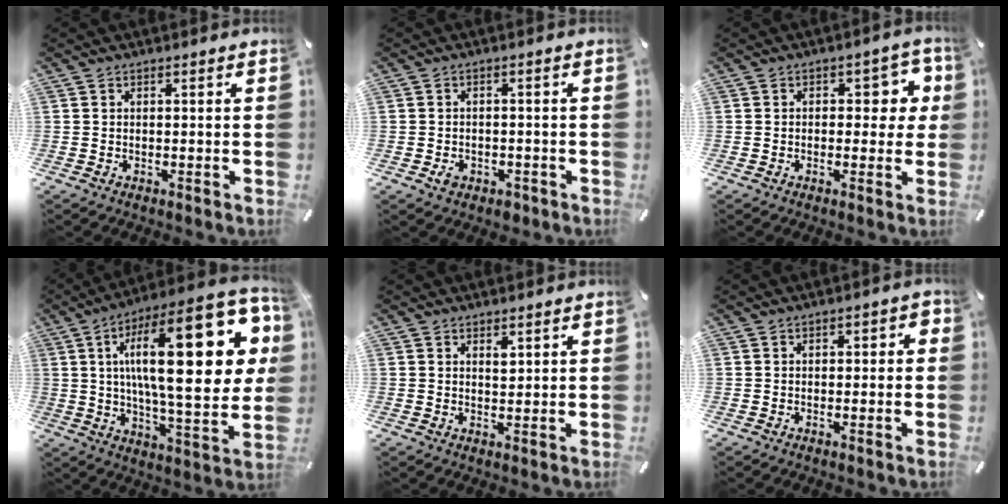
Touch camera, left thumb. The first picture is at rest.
{"total": 3.0, "force": [-1.3, 2.3, 1.5], "torque": [-0.025, 0.007, -0.023]}
{"total": 7.0, "force": [1.0, 4.1, 5.6], "torque": [-0.061, 0.001, 0.007]}
{"total": 32.7, "force": [8.4, 11.7, 29.4], "torque": [-0.481, -0.053, 0.129]}
{"total": 2.0, "force": [1.2, 1.2, 1.2], "torque": [-0.009, -0.006, 0.018]}
{"total": 1.8, "force": [-0.7, 1.1, 1.2], "torque": [-0.021, 0.008, -0.015]}